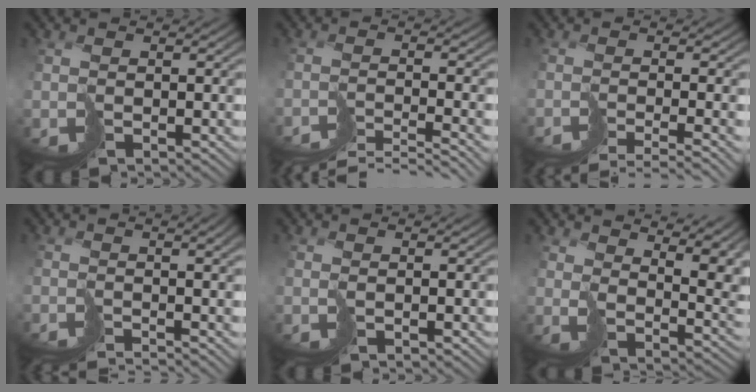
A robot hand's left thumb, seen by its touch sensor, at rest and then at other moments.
{"total": 5.8, "force": [-5.6, -0.4, 1.6], "torque": [-0.012, 0.002, -0.086]}
{"total": 5.0, "force": [-4.5, -0.6, 2.0], "torque": [-0.017, -0.007, -0.064]}
{"total": 4.1, "force": [-2.1, -0.1, 3.5], "torque": [-0.021, -0.007, -0.023]}
{"total": 0.8, "force": [0.1, -0.6, -0.4], "torque": [0.010, 0.001, 0.006]}
{"total": 11.1, "force": [8.0, 4.0, 6.5], "torque": [-0.107, 0.009, 0.146]}